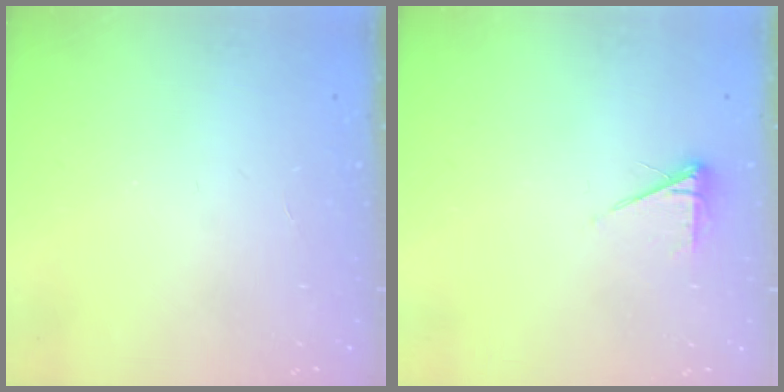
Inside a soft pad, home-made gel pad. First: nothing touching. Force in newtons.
{"total": 5.5, "press": 5.5, "slide": 0.7}